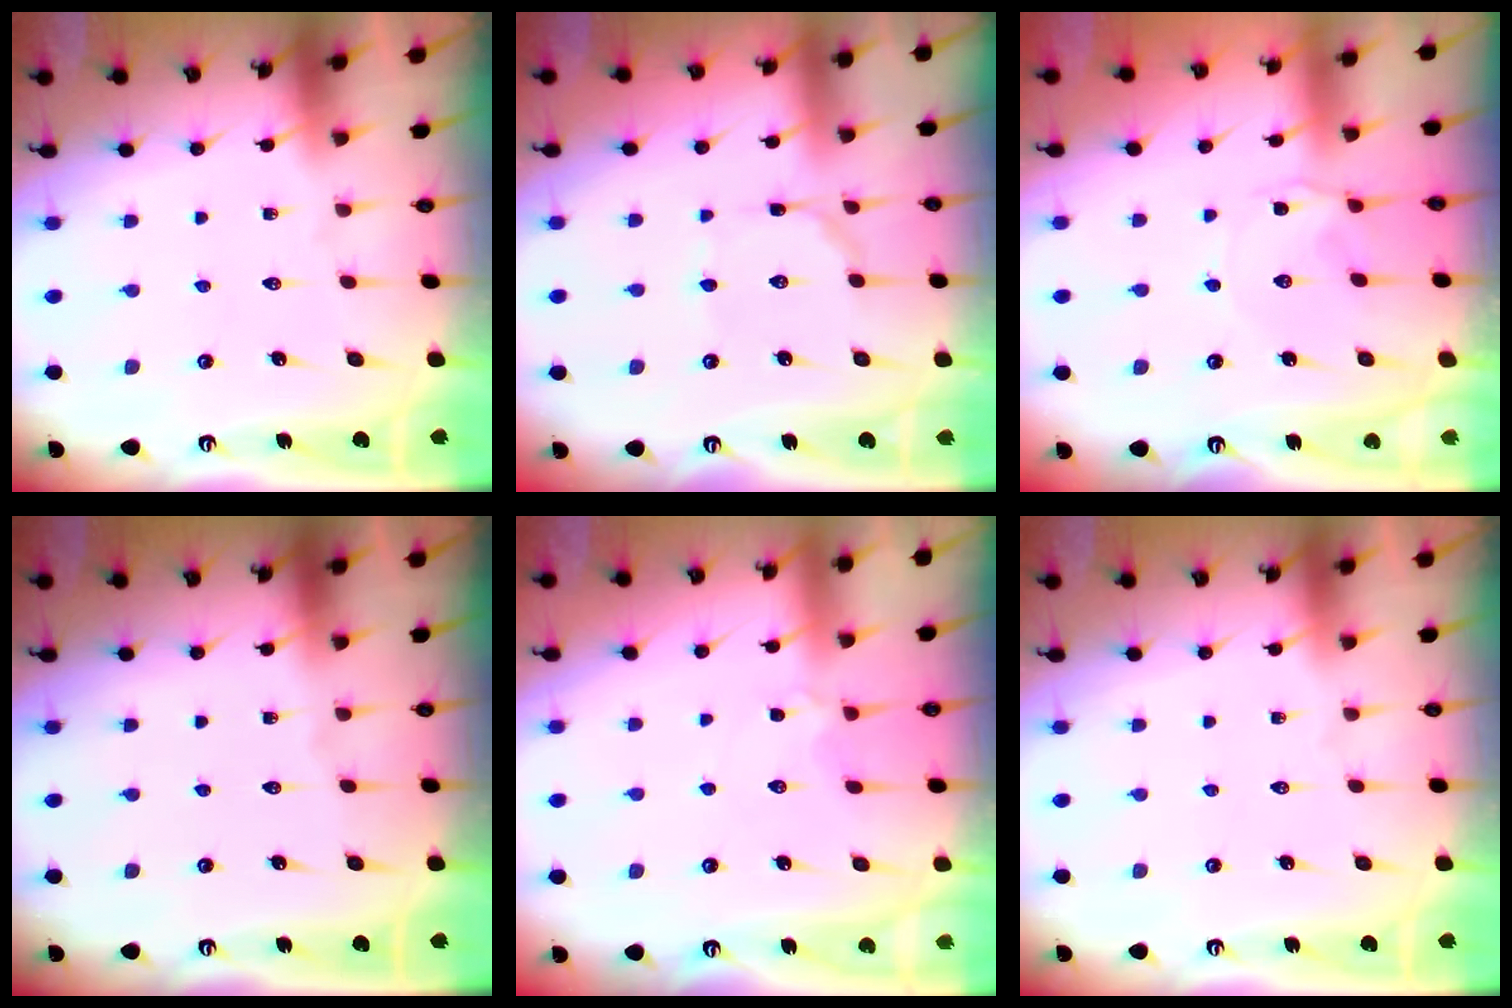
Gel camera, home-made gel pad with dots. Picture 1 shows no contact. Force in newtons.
{"total": 2.2, "press": 2.2, "slide": 0.2}
{"total": 2.7, "press": 2.6, "slide": 0.4}
{"total": 0.0}
{"total": 2.1, "press": 2.0, "slide": 0.6}
{"total": 0.0}